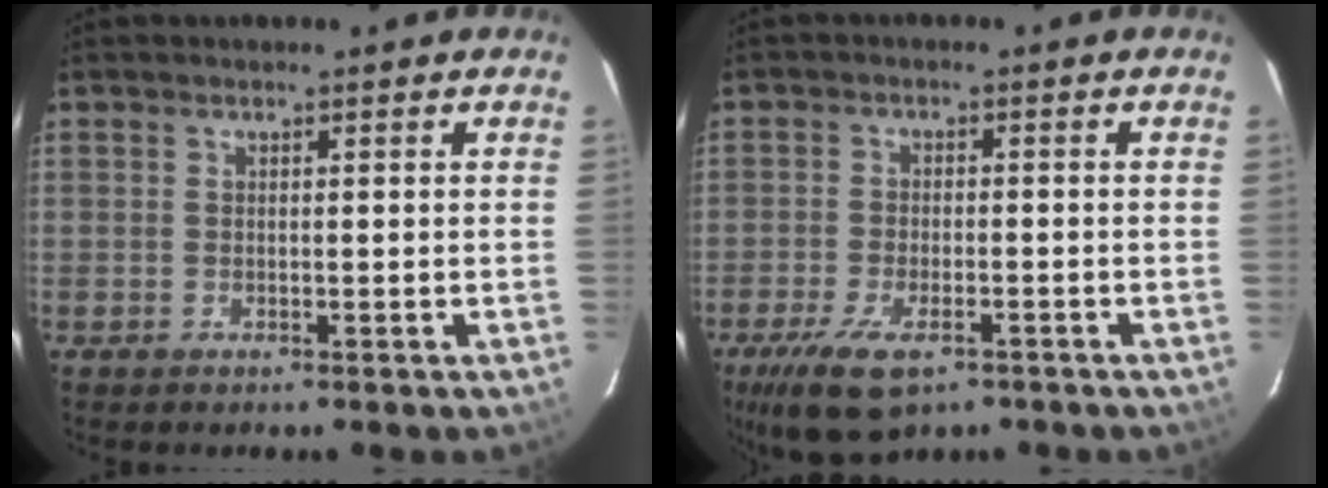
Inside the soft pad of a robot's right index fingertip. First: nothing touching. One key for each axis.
{"total": 10.7, "fx": -6.7, "fy": 4.6, "fz": 6.9, "tx": -0.158, "ty": -0.027, "tz": -0.113}